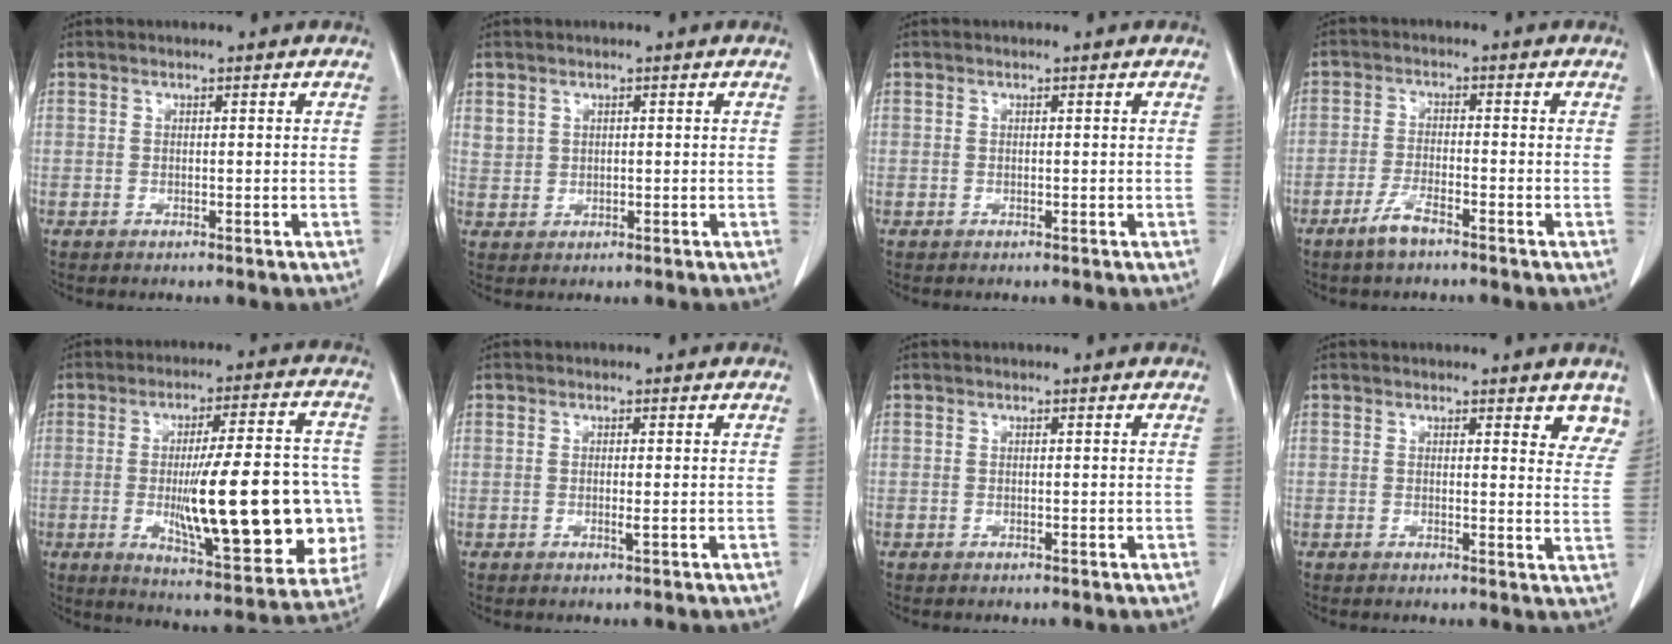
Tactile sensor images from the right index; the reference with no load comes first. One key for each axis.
{"total": 2.0, "fx": 1.1, "fy": 1.6, "fz": 0.4, "tx": 0.002, "ty": 0.004, "tz": 0.021}
{"total": 0.0}
{"total": 4.0, "fx": -3.0, "fy": 0.6, "fz": 2.6, "tx": -0.057, "ty": -0.002, "tz": -0.057}
{"total": 22.6, "fx": -2.9, "fy": 4.8, "fz": 21.9, "tx": -0.265, "ty": 0.009, "tz": -0.023}
{"total": 0.8, "fx": -0.1, "fy": -0.1, "fz": 0.8, "tx": -0.017, "ty": -0.003, "tz": -0.001}
{"total": 0.0}
{"total": 5.5, "fx": 4.6, "fy": 1.5, "fz": 2.6, "tx": -0.017, "ty": -0.019, "tz": 0.034}